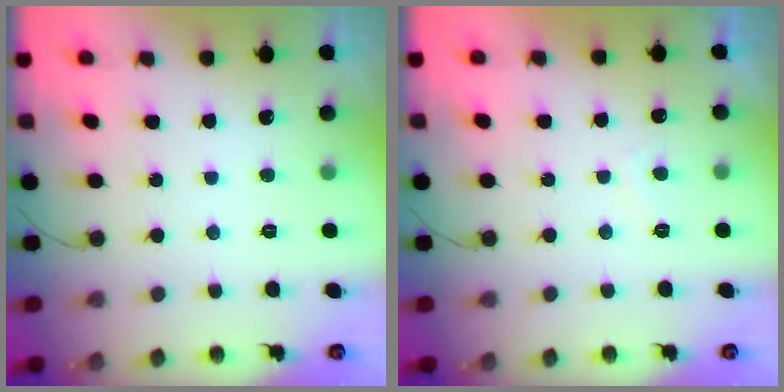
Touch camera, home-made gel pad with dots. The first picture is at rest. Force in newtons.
{"total": 1.1, "press": 0.9, "slide": 0.6}